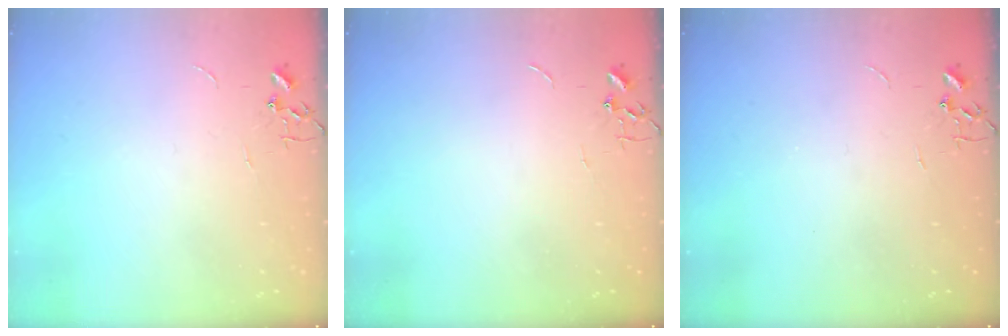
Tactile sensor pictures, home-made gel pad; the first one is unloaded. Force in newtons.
{"total": 0.0}
{"total": 0.0}